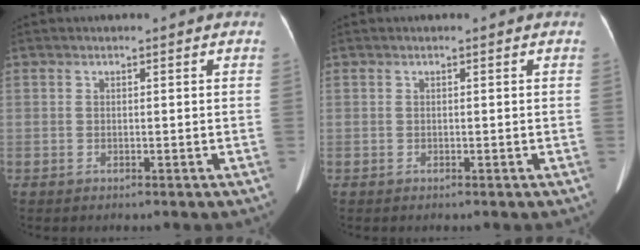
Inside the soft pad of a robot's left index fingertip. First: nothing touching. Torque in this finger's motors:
{"motor_torque": [0.00, 0.00, 0.00, 0.00]}